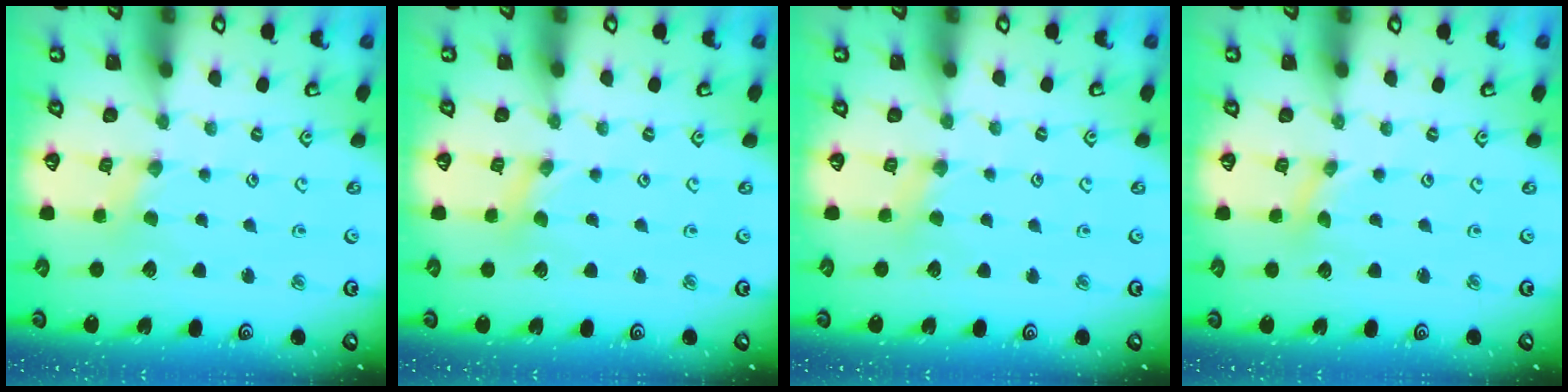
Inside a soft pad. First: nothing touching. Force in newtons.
{"total": 0.0}
{"total": 2.7, "press": 2.7, "slide": 0.4}
{"total": 0.5, "press": 0.5, "slide": 0.0}